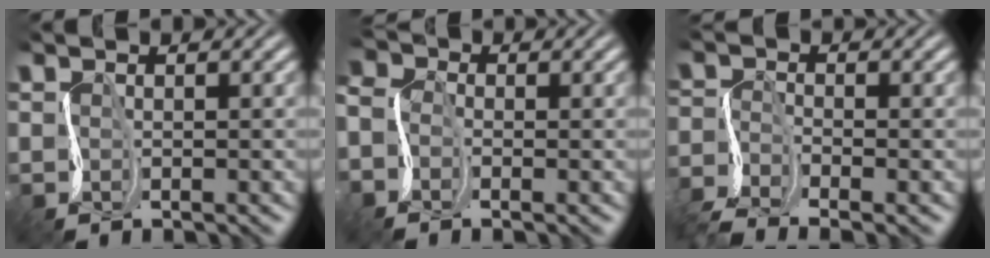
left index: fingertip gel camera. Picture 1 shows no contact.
{"total": 3.4, "force": [-1.6, 2.4, 1.9], "torque": [-0.043, 0.010, -0.046]}
{"total": 4.7, "force": [-4.0, 1.1, 2.2], "torque": [-0.052, -0.010, -0.090]}